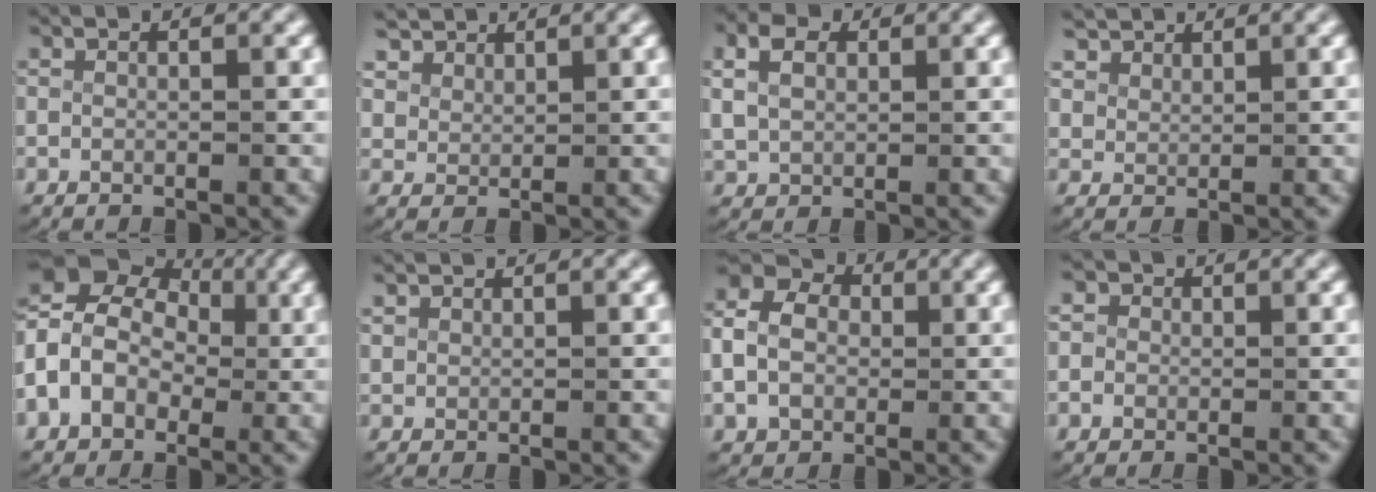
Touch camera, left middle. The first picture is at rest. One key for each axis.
{"total": 3.7, "fx": 3.4, "fy": 1.3, "fz": 0.8, "tx": -0.030, "ty": 0.002, "tz": 0.067}
{"total": 3.8, "fx": 1.3, "fy": 3.0, "fz": 2.0, "tx": -0.055, "ty": 0.000, "tz": 0.030}
{"total": 3.2, "fx": 3.0, "fy": 1.0, "fz": 0.7, "tx": -0.026, "ty": 0.001, "tz": 0.062}
{"total": 9.5, "fx": 1.9, "fy": 8.2, "fz": 4.5, "tx": -0.117, "ty": -0.006, "tz": 0.023}
{"total": 1.1, "fx": 1.0, "fy": 0.2, "fz": 0.1, "tx": -0.010, "ty": -0.001, "tz": 0.029}
{"total": 10.5, "fx": 1.9, "fy": 8.9, "fz": 5.2, "tx": -0.101, "ty": 0.023, "tz": 0.006}
{"total": 2.6, "fx": 0.3, "fy": 2.5, "fz": 0.5, "tx": -0.023, "ty": -0.001, "tz": -0.002}